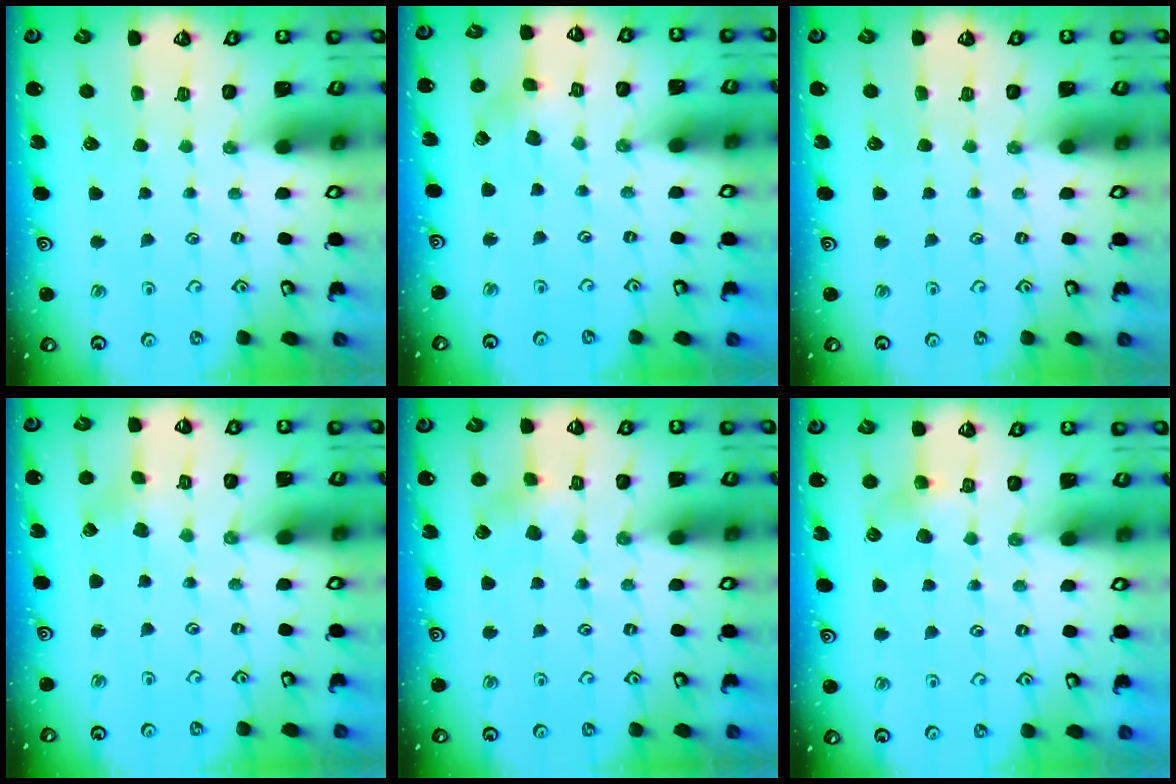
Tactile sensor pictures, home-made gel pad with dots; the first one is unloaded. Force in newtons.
{"total": 2.9, "press": 2.9, "slide": 0.1}
{"total": 0.0}
{"total": 0.5, "press": 0.5, "slide": 0.0}
{"total": 4.7, "press": 4.7, "slide": 0.4}
{"total": 4.2, "press": 4.2, "slide": 0.5}